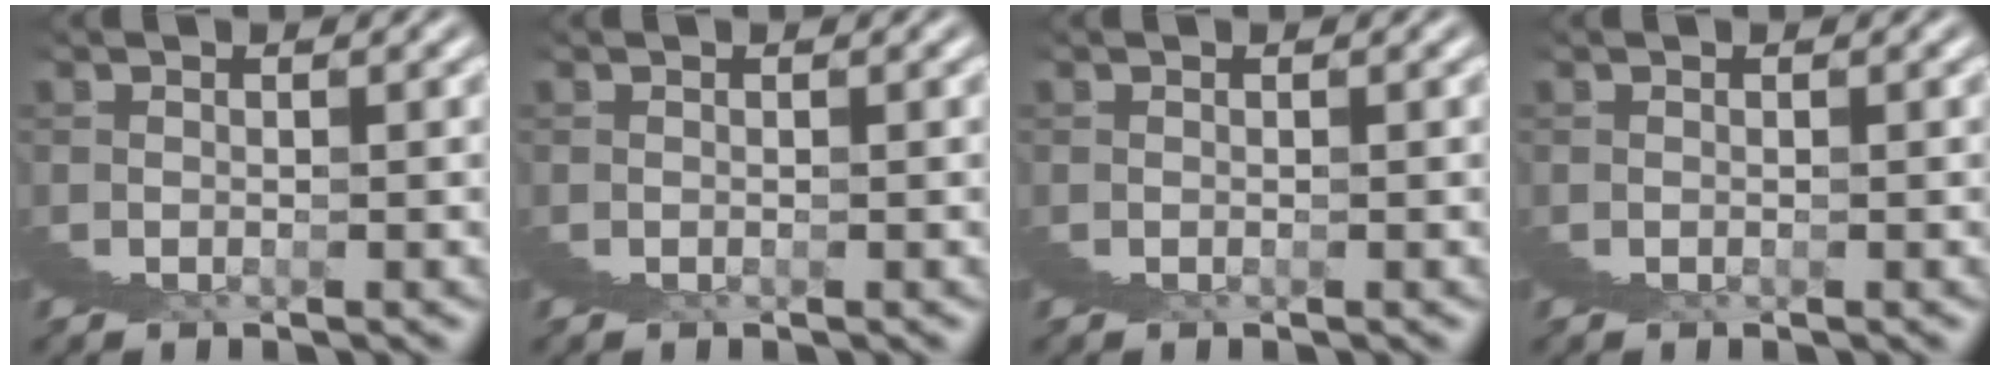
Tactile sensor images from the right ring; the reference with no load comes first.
{"total": 0.0}
{"total": 0.0}
{"total": 0.0}